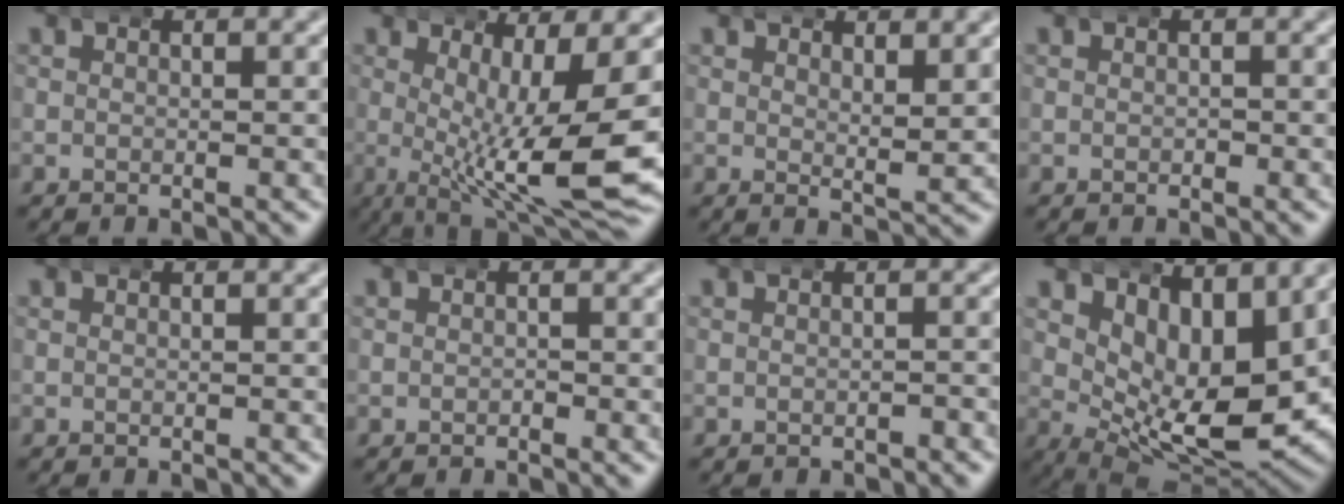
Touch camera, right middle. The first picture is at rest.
{"total": 10.7, "force": [0.0, 3.0, 10.2], "torque": [-0.150, -0.025, 0.013]}
{"total": 2.4, "force": [2.2, -0.1, 0.9], "torque": [-0.013, -0.009, 0.038]}
{"total": 0.0}
{"total": 0.0}
{"total": 0.0}
{"total": 0.9, "force": [-0.9, 0.1, 0.1], "torque": [0.000, -0.001, -0.015]}
{"total": 10.6, "force": [1.5, 5.6, 8.9], "torque": [-0.144, -0.043, 0.042]}